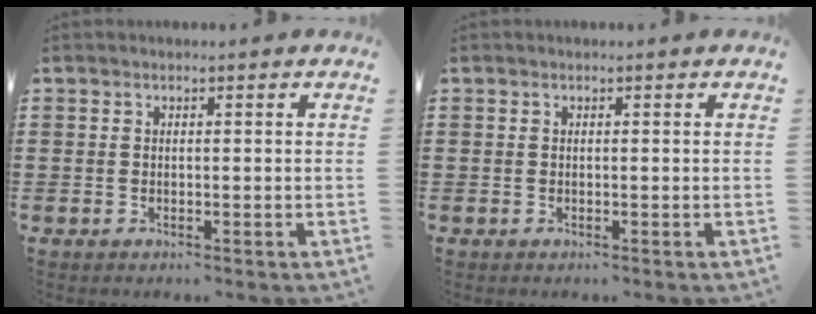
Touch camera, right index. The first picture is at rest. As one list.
[{"total": 0.0}]